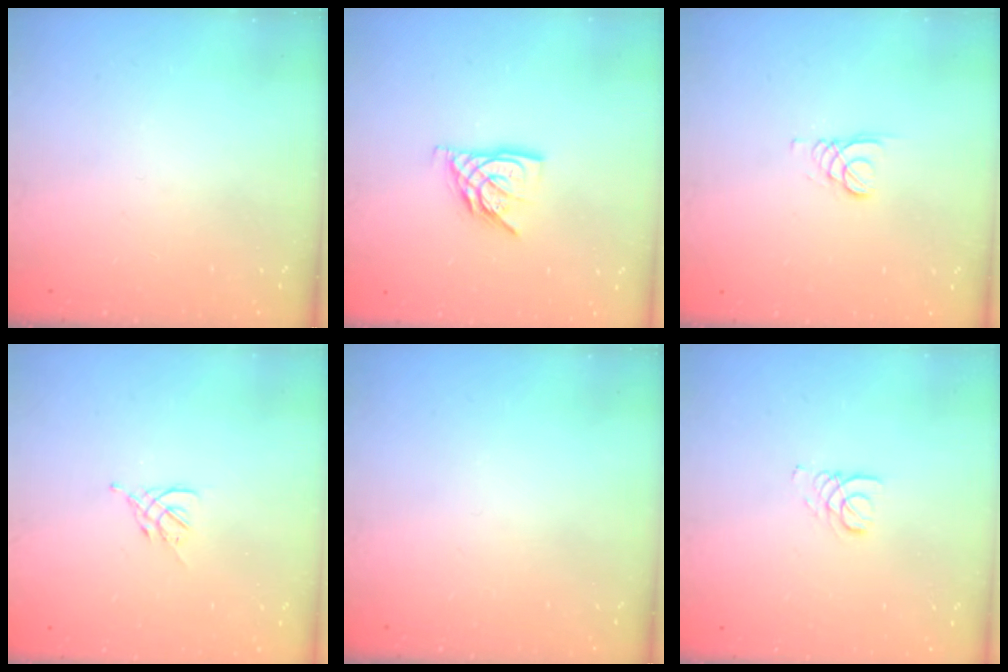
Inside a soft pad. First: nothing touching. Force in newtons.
{"total": 8.9, "press": 8.8, "slide": 1.3}
{"total": 1.2, "press": 1.2, "slide": 0.1}
{"total": 3.0, "press": 2.8, "slide": 0.8}
{"total": 0.0}
{"total": 2.1, "press": 2.1, "slide": 0.2}